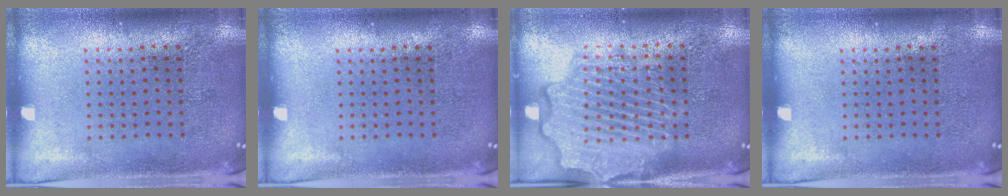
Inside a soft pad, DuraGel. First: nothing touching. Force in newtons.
{"total": 0.0}
{"total": 4.4, "press": 4.3, "slide": 0.4}
{"total": 0.0}